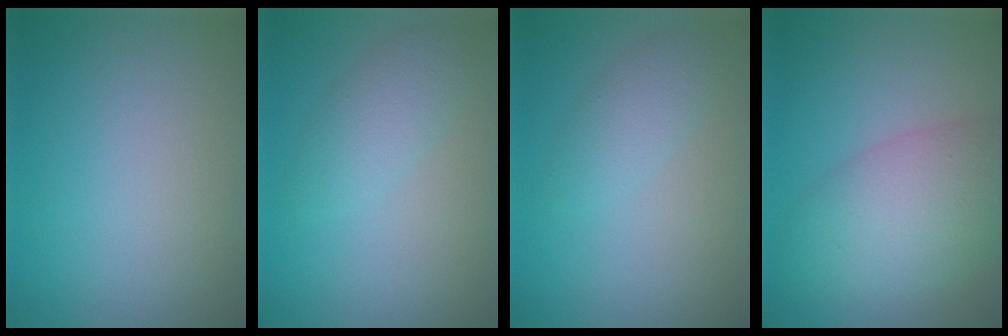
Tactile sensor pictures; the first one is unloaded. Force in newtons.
{"total": 1.7, "press": 1.7, "slide": 0.0}
{"total": 1.9, "press": 1.9, "slide": 0.1}
{"total": 7.0, "press": 7.0, "slide": 0.3}